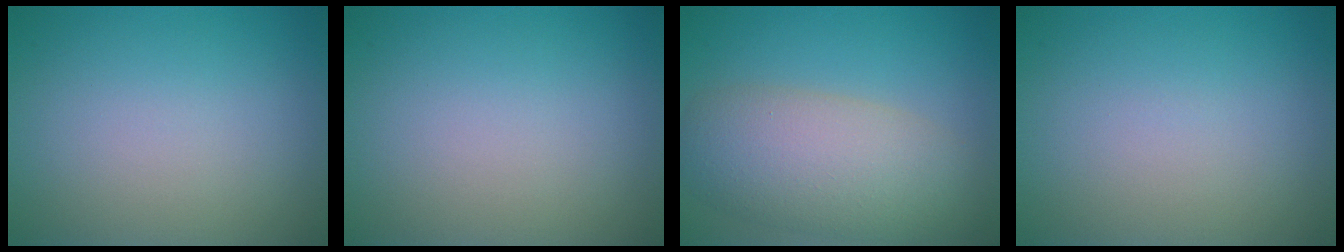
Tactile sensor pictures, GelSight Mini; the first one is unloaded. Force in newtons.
{"total": 0.0}
{"total": 7.3, "press": 7.3, "slide": 0.5}
{"total": 0.0}